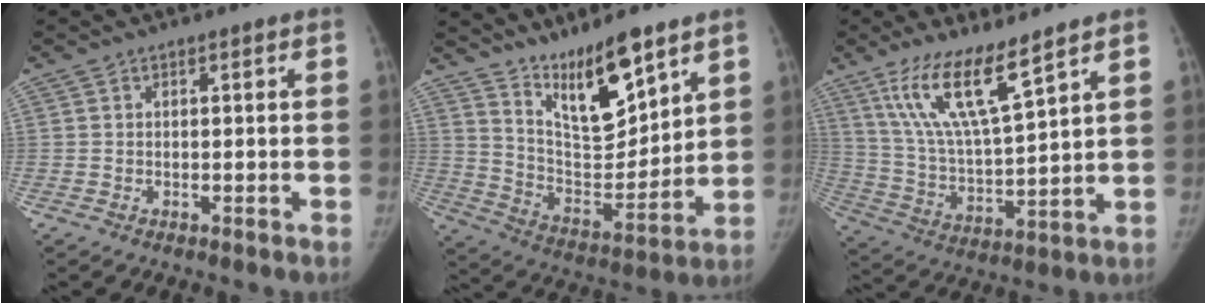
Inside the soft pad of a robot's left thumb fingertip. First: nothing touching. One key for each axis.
{"total": 14.3, "fx": 10.4, "fy": 3.8, "fz": 9.0, "tx": -0.121, "ty": -0.081, "tz": 0.198}
{"total": 13.8, "fx": 9.0, "fy": 2.4, "fz": 10.1, "tx": -0.187, "ty": -0.052, "tz": 0.189}